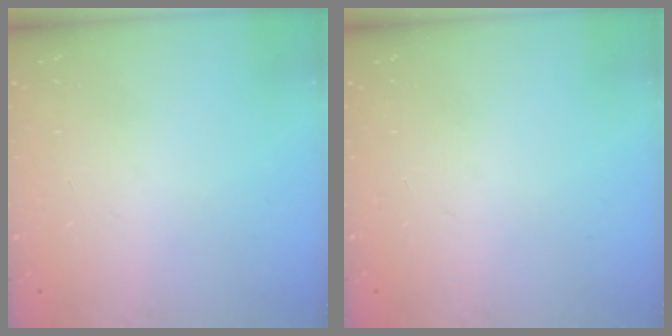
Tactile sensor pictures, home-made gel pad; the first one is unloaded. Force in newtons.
{"total": 0.0}